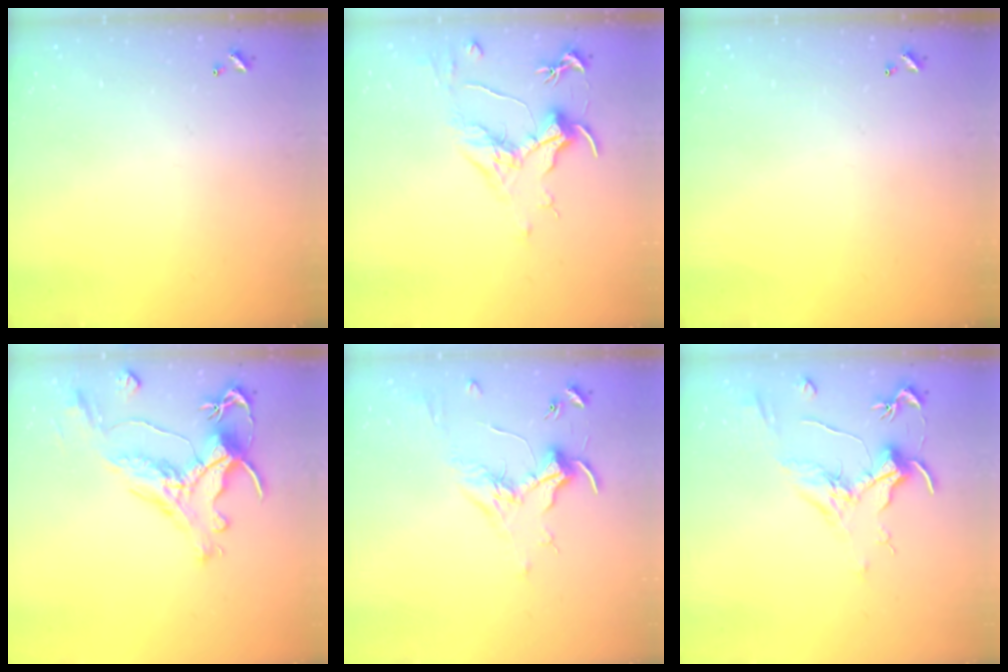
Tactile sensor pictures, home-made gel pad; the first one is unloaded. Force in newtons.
{"total": 1.6, "press": 1.4, "slide": 0.7}
{"total": 0.0}
{"total": 1.8, "press": 1.2, "slide": 1.3}
{"total": 1.7, "press": 1.5, "slide": 0.9}
{"total": 1.9, "press": 1.7, "slide": 0.9}